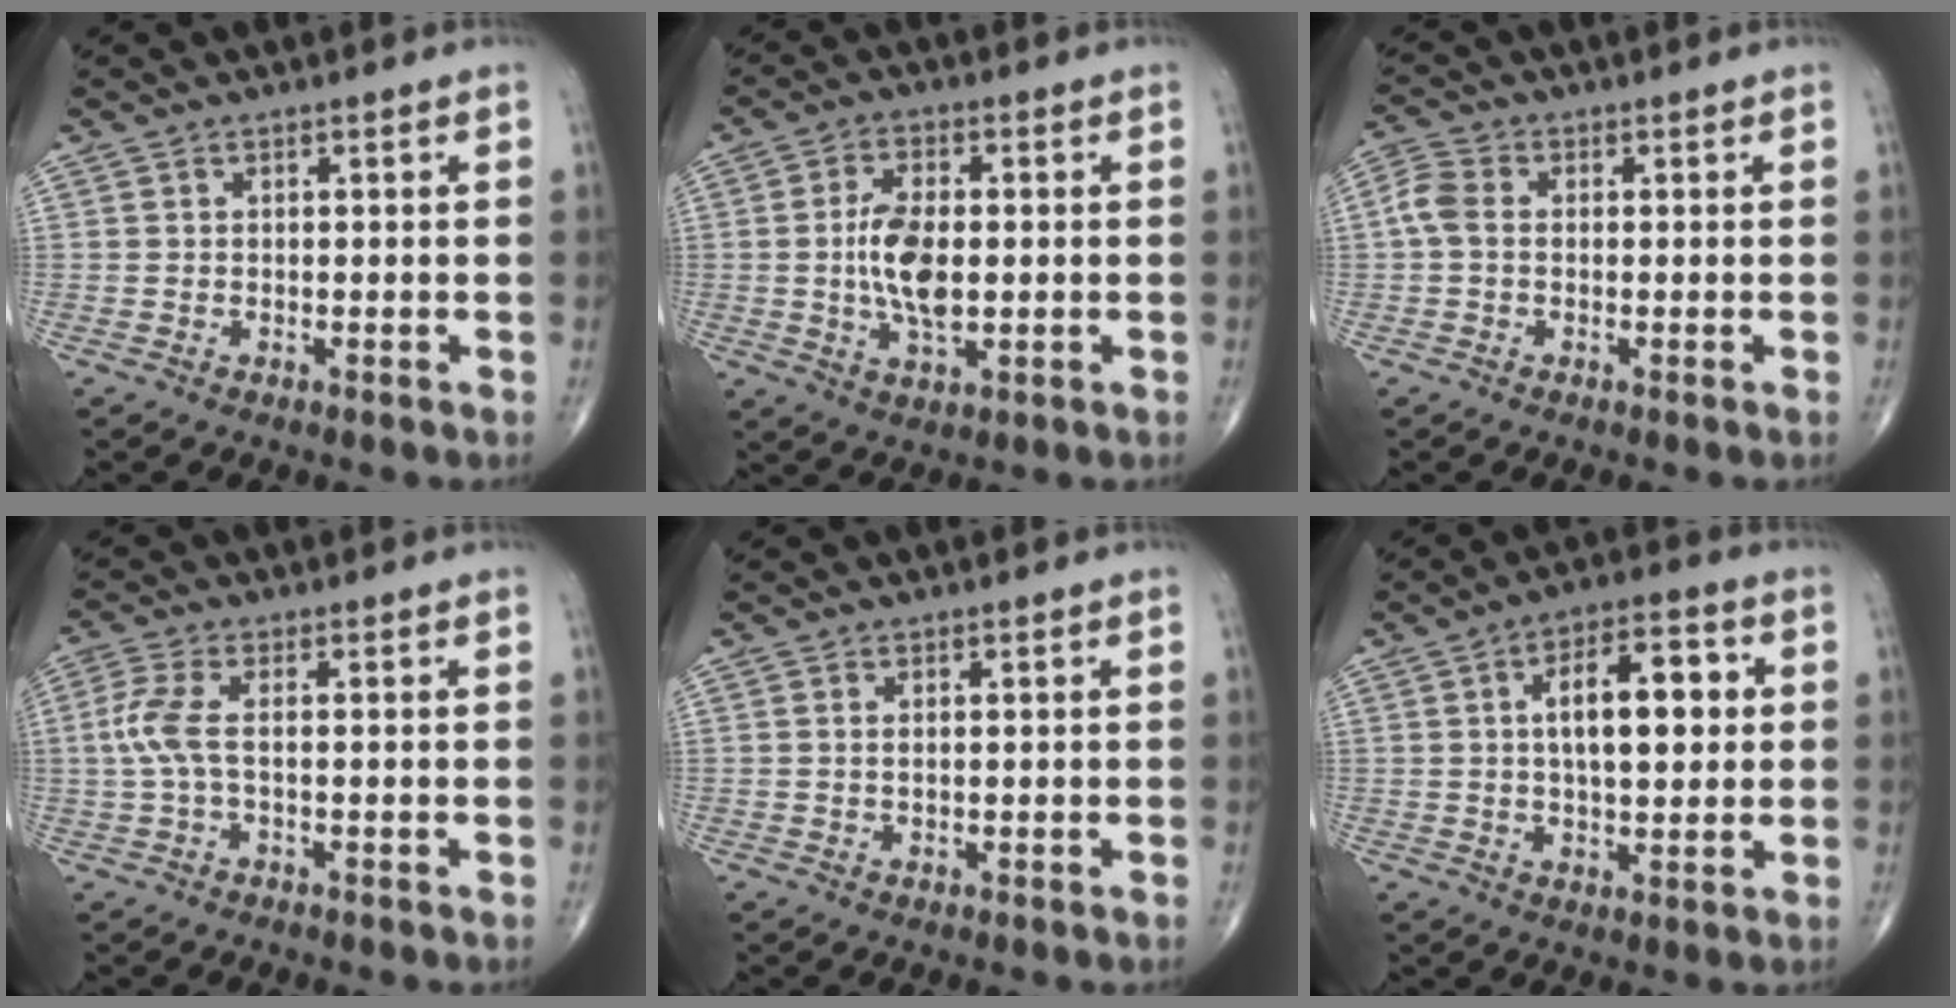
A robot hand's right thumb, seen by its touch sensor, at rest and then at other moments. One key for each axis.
{"total": 9.2, "fx": -0.2, "fy": 4.4, "fz": 8.1, "tx": -0.153, "ty": -0.003, "tz": -0.003}
{"total": 4.1, "fx": -0.1, "fy": 2.9, "fz": 2.9, "tx": -0.068, "ty": 0.011, "tz": -0.012}
{"total": 4.9, "fx": -0.1, "fy": 1.2, "fz": 4.8, "tx": -0.138, "ty": 0.007, "tz": -0.008}
{"total": 0.8, "fx": 0.3, "fy": 0.3, "fz": 0.7, "tx": -0.018, "ty": 0.001, "tz": 0.007}
{"total": 12.4, "fx": 2.1, "fy": 5.6, "fz": 10.8, "tx": -0.148, "ty": 0.010, "tz": 0.030}